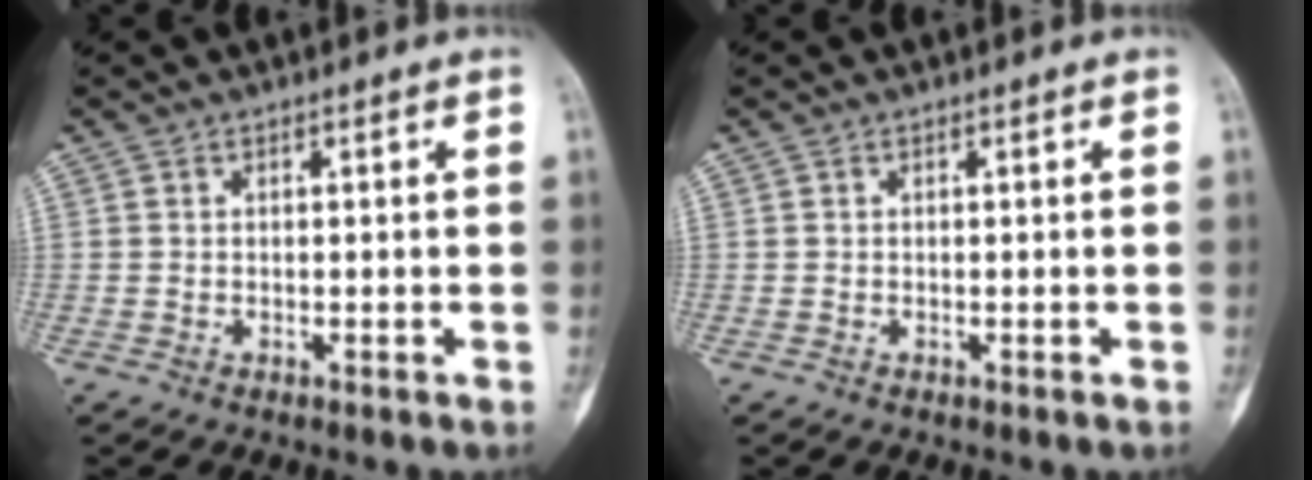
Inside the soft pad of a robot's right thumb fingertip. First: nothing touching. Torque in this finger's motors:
{"motor_torque": [0.00, 0.00, -0.04, 0.19, 0.05]}